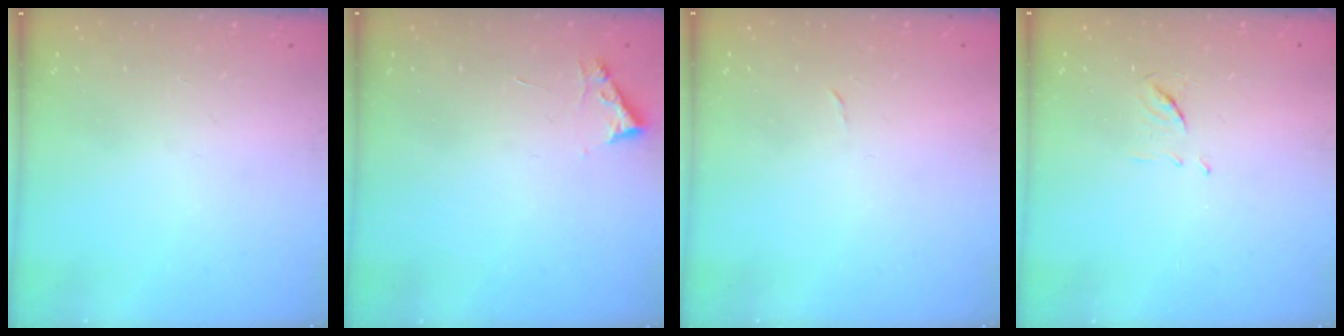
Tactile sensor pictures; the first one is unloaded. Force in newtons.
{"total": 2.7, "press": 2.7, "slide": 0.3}
{"total": 2.3, "press": 2.3, "slide": 0.4}
{"total": 6.4, "press": 6.4, "slide": 0.4}